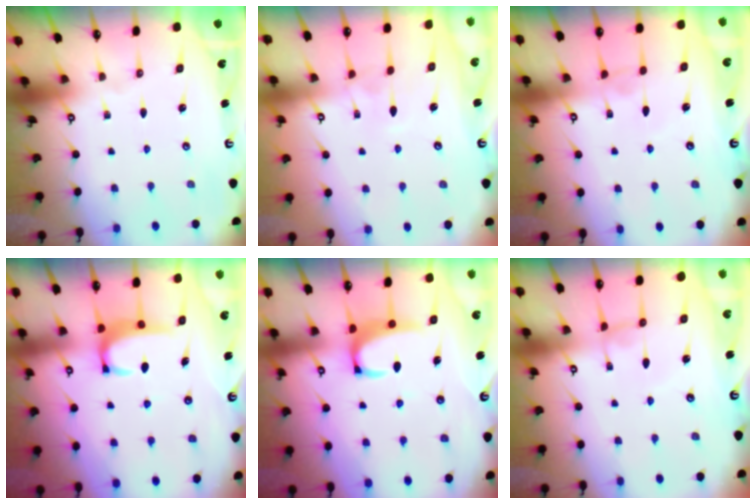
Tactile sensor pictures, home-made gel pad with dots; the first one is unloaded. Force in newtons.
{"total": 3.7, "press": 3.7, "slide": 0.3}
{"total": 2.9, "press": 2.9, "slide": 0.3}
{"total": 2.9, "press": 2.8, "slide": 0.5}
{"total": 3.5, "press": 3.4, "slide": 0.7}
{"total": 0.0}